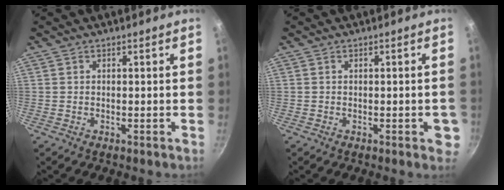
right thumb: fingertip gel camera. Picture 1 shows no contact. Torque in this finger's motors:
{"motor_torque": [0.44, 0.79, -0.25, 0.06, 0.07]}